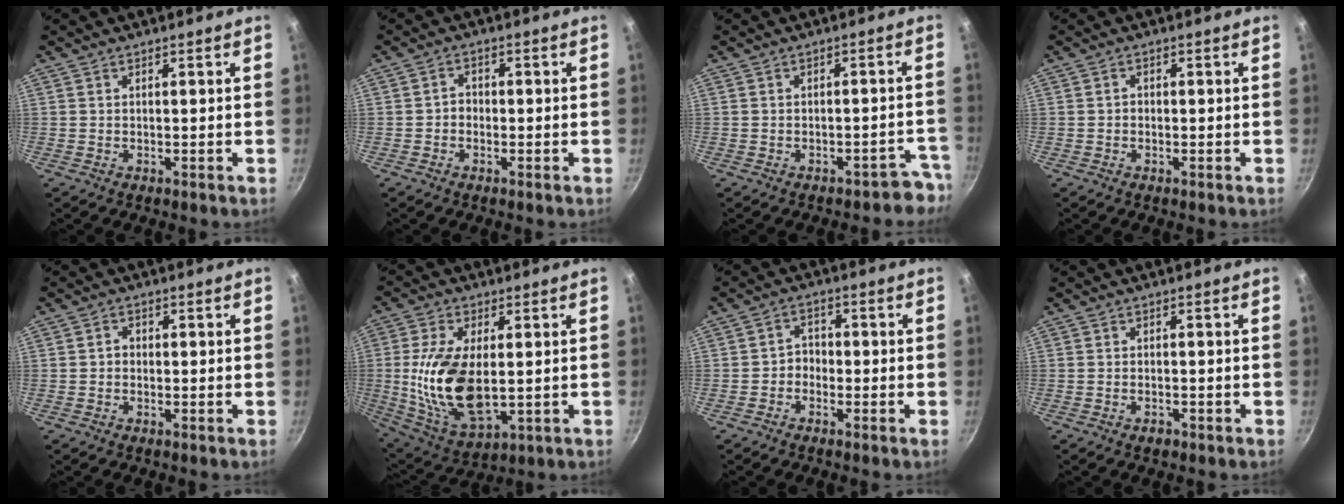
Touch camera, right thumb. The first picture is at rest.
{"total": 2.4, "force": [-0.5, 2.0, 1.2], "torque": [-0.008, 0.012, -0.011]}
{"total": 4.6, "force": [-3.6, 2.4, 1.6], "torque": [0.024, 0.052, -0.027]}
{"total": 1.0, "force": [-0.2, 0.9, 0.5], "torque": [-0.008, 0.004, -0.003]}
{"total": 1.6, "force": [-0.3, 1.4, 0.8], "torque": [-0.010, 0.007, -0.008]}
{"total": 16.9, "force": [0.3, 8.7, 14.5], "torque": [-0.275, -0.011, 0.017]}
{"total": 3.2, "force": [-1.3, 2.6, 1.3], "torque": [0.000, 0.018, -0.028]}
{"total": 1.5, "force": [-0.9, 0.8, 0.8], "torque": [-0.015, 0.008, -0.011]}